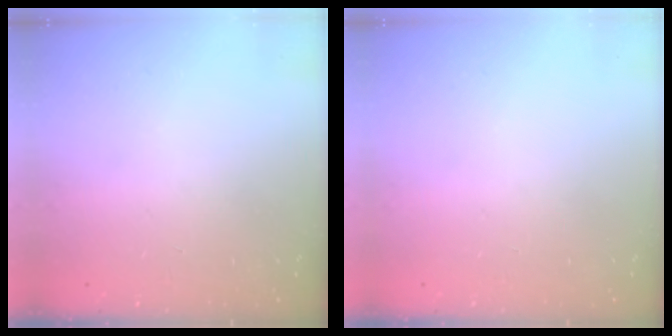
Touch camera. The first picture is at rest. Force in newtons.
{"total": 0.0}